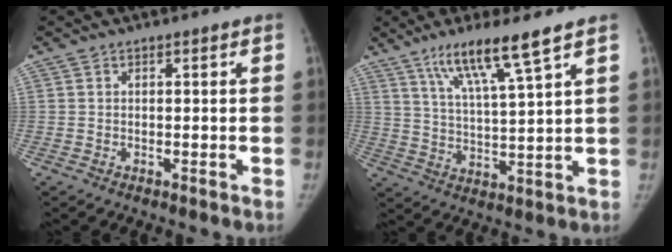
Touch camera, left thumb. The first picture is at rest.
{"total": 11.0, "force": [7.0, 0.3, 8.5], "torque": [-0.152, -0.031, 0.132]}